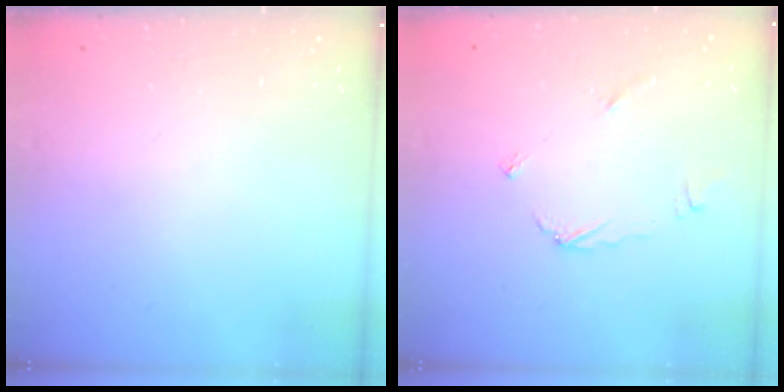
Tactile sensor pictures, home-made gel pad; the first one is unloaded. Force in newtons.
{"total": 3.4, "press": 3.4, "slide": 0.3}